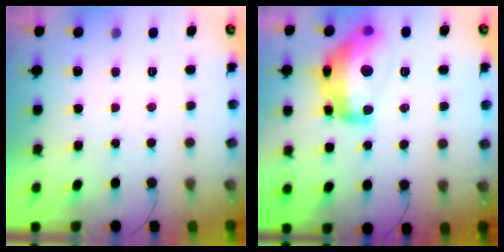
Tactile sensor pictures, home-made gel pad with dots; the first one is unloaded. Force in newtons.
{"total": 19.1, "press": 19.0, "slide": 1.4}